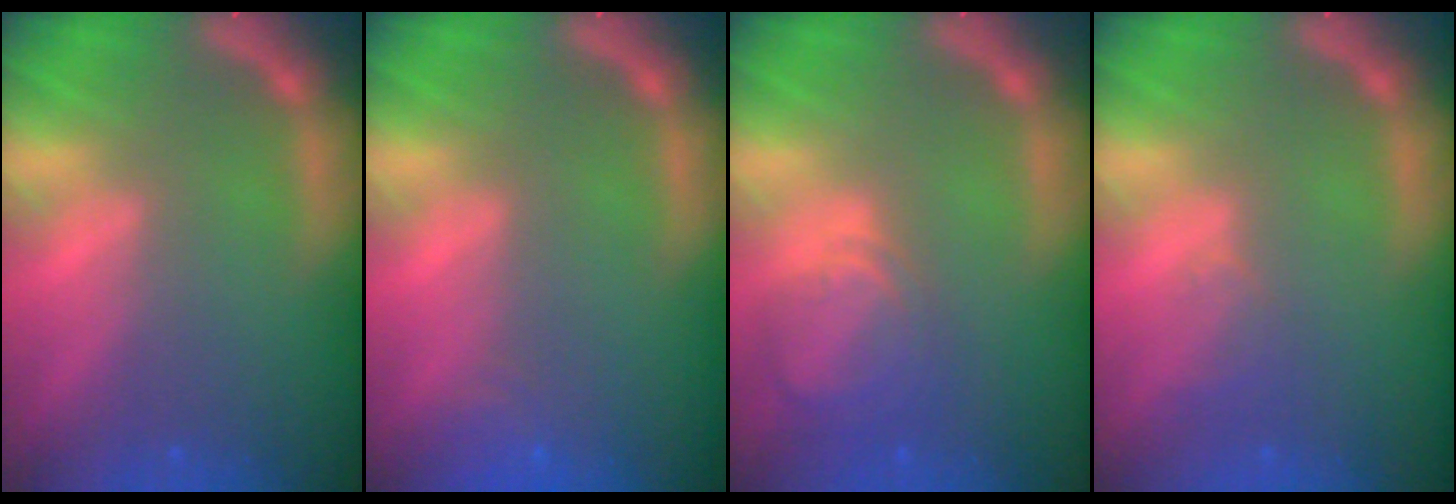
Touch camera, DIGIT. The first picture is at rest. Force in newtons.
{"total": 1.9}
{"total": 4.5}
{"total": 1.5}